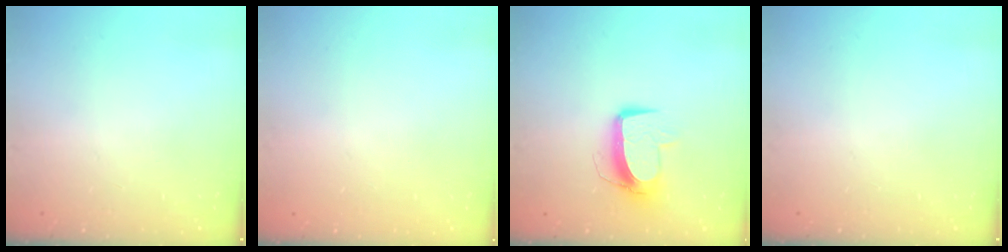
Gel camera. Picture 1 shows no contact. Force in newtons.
{"total": 0.0}
{"total": 10.9, "press": 10.9, "slide": 0.7}
{"total": 0.0}